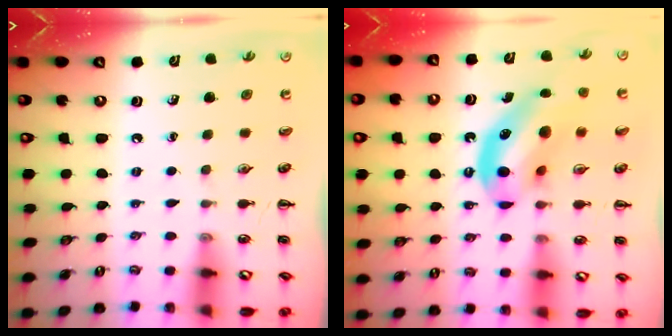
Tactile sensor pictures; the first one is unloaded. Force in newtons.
{"total": 13.7, "press": 13.3, "slide": 3.3}